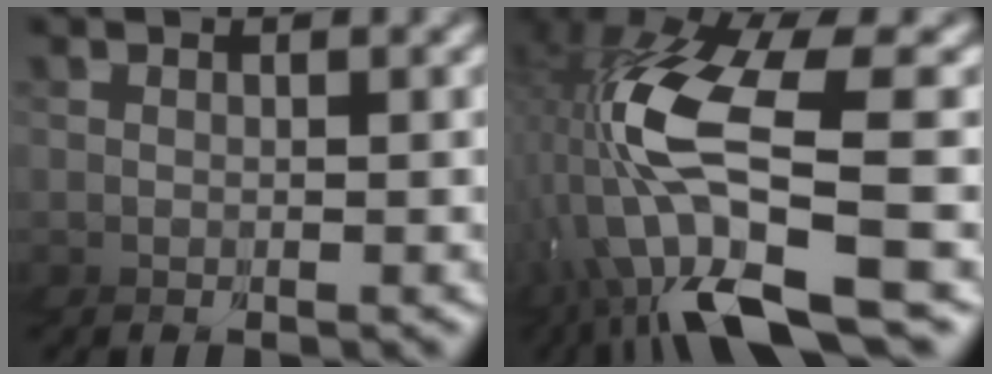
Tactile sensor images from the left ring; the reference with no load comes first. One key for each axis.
{"total": 8.3, "fx": -1.4, "fy": 4.1, "fz": 7.1, "tx": -0.230, "ty": -0.026, "tz": -0.001}